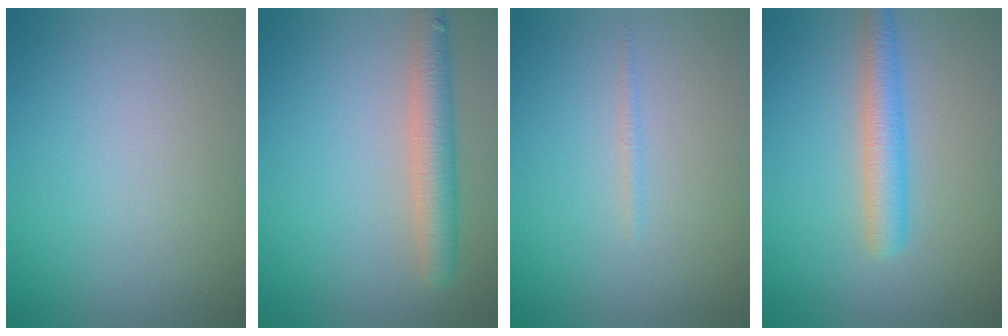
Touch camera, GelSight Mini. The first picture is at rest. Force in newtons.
{"total": 3.8, "press": 3.8, "slide": 0.3}
{"total": 0.6, "press": 0.6, "slide": 0.1}
{"total": 3.3, "press": 3.2, "slide": 0.1}